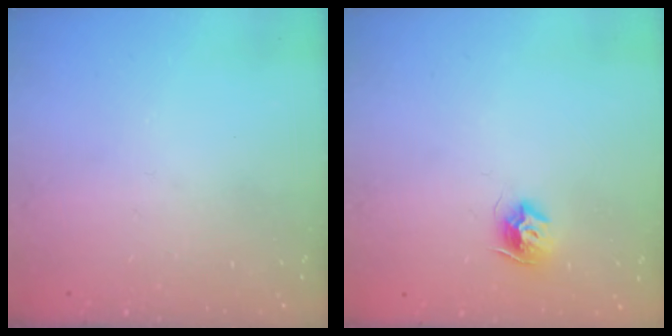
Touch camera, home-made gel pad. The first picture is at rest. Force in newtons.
{"total": 8.1, "press": 8.1, "slide": 0.2}